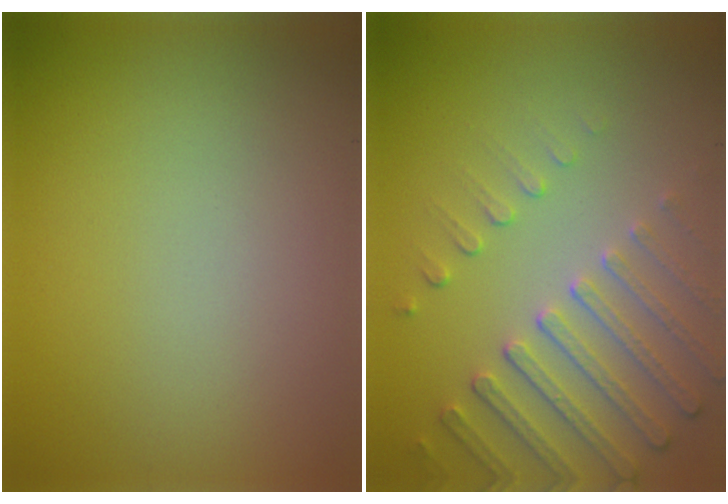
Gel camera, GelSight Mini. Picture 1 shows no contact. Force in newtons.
{"total": 4.8, "press": 3.7, "slide": 3.1}